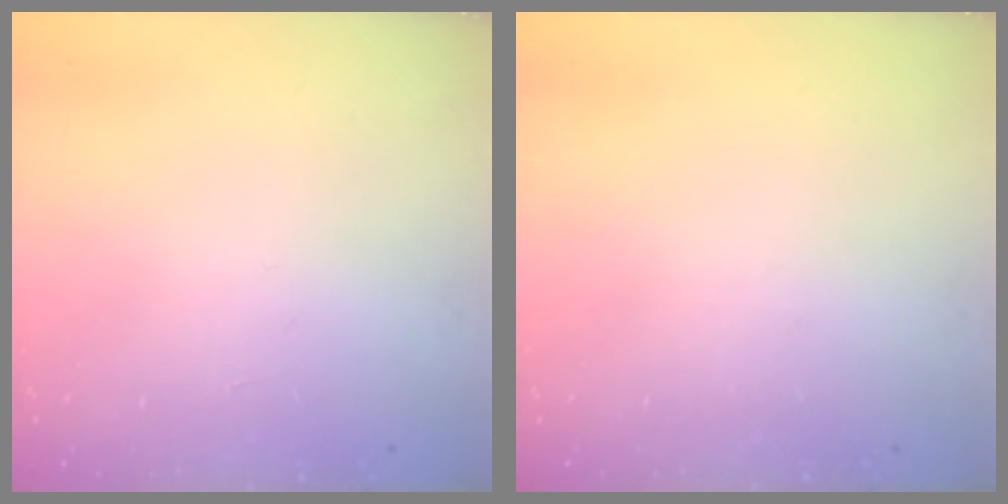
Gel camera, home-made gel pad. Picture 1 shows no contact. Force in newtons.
{"total": 0.0}